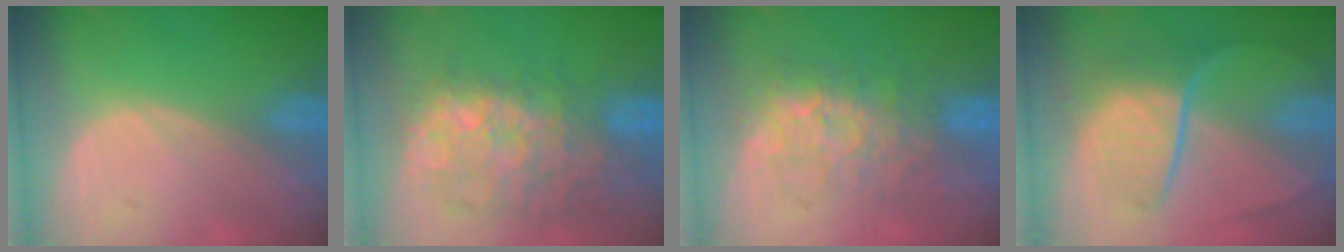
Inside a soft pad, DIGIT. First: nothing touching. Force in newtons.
{"total": 11.0, "press": 10.3, "slide": 3.9}
{"total": 8.0, "press": 7.7, "slide": 2.0}
{"total": 9.0, "press": 7.4, "slide": 5.1}